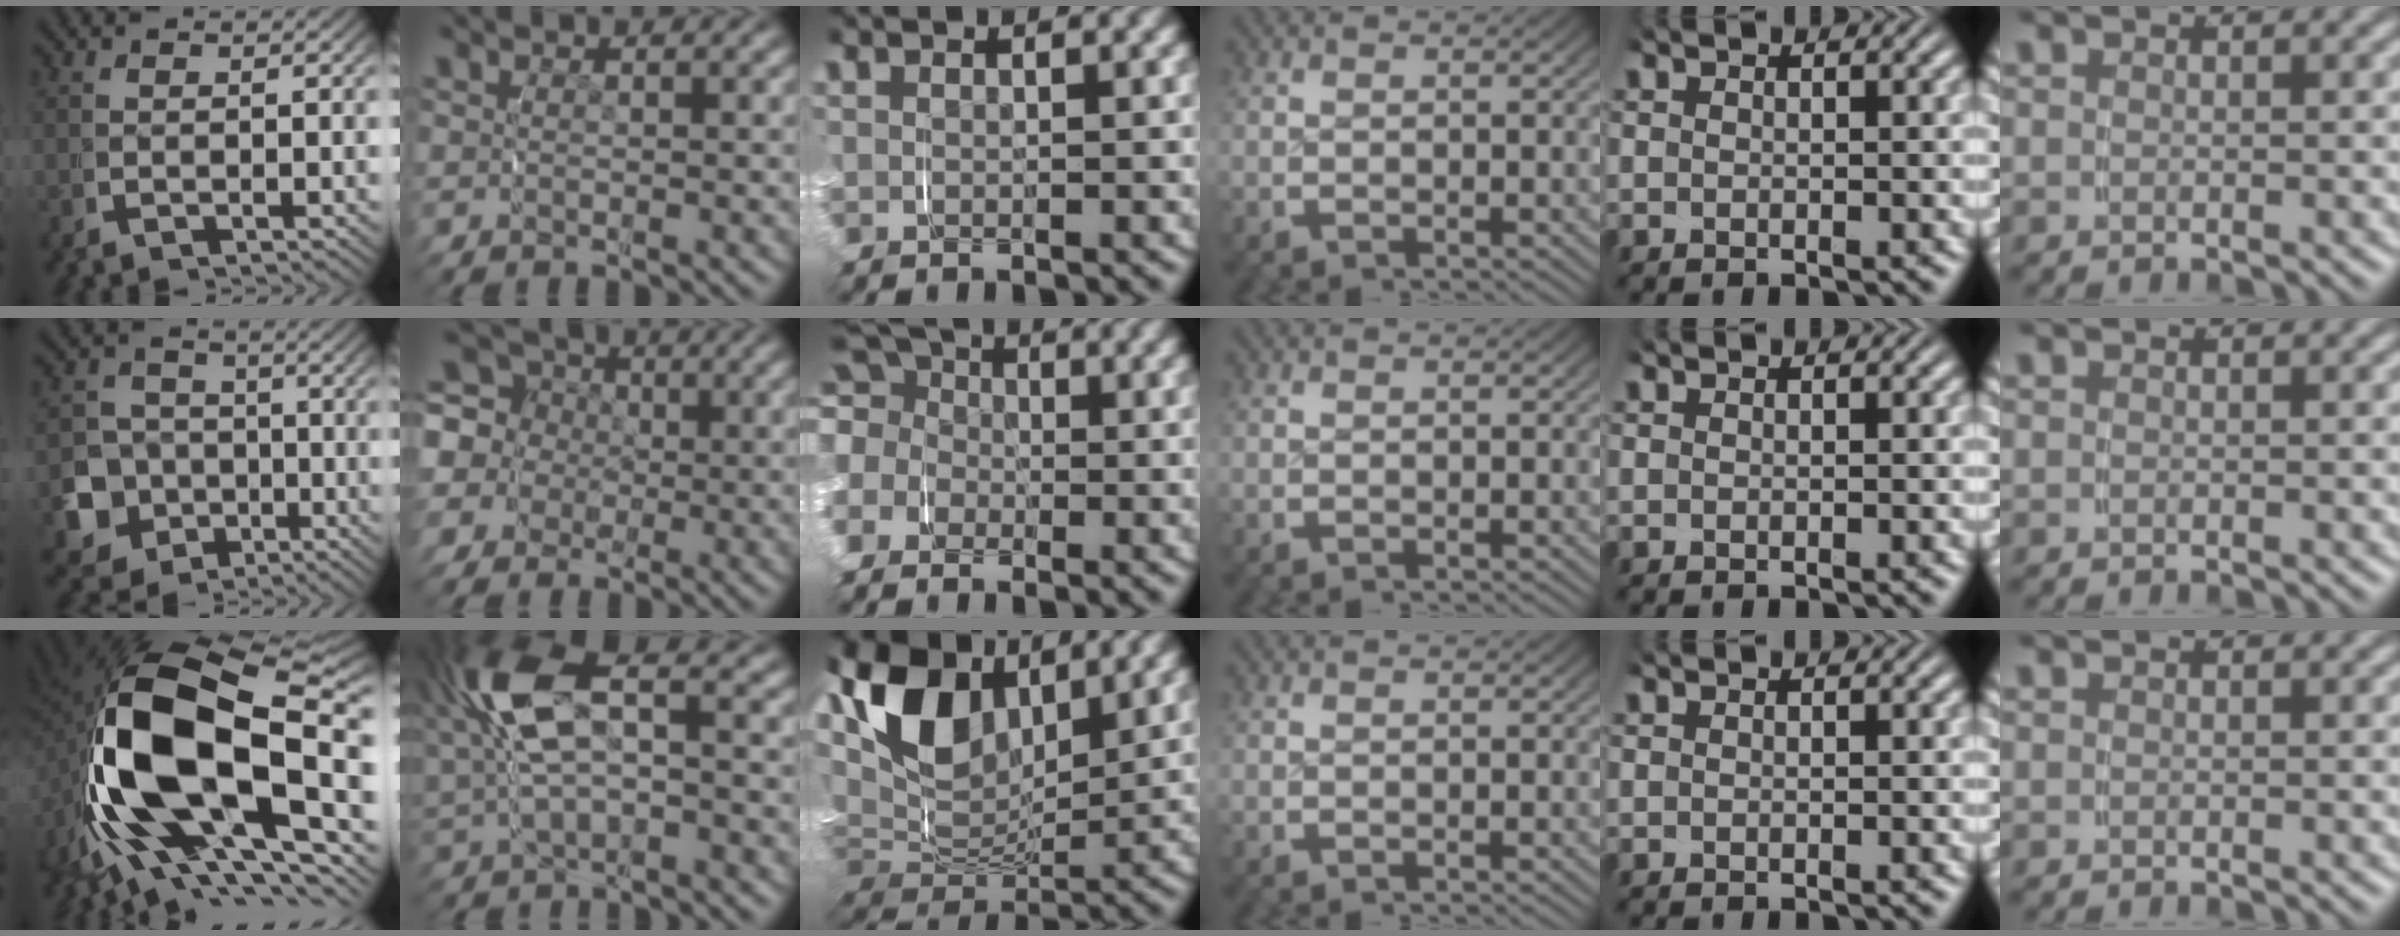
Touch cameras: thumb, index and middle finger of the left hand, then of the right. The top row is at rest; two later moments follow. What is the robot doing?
{"motion": "grasp_and_lifting", "object": "knife"}